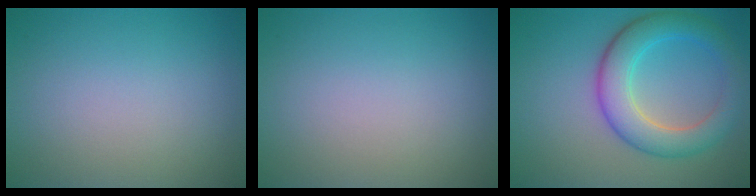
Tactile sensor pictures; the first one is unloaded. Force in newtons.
{"total": 0.0}
{"total": 6.0, "press": 6.0, "slide": 0.3}